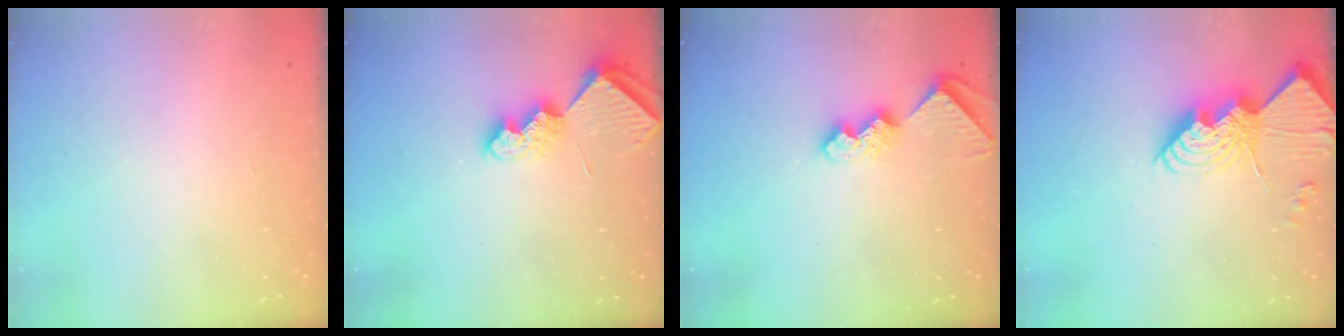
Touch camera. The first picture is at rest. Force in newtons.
{"total": 7.1, "press": 7.0, "slide": 0.7}
{"total": 8.2, "press": 8.2, "slide": 0.4}
{"total": 15.8, "press": 15.8, "slide": 1.3}